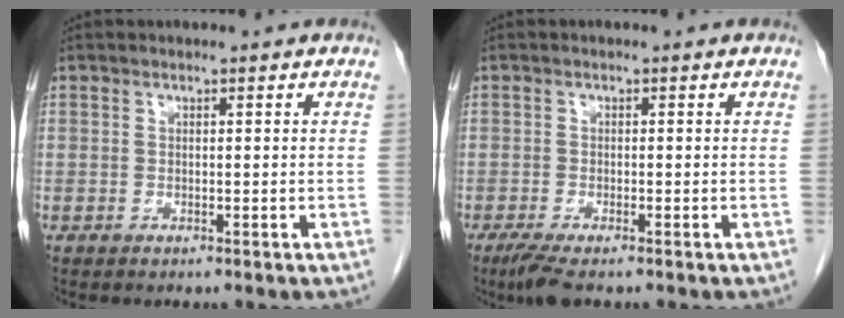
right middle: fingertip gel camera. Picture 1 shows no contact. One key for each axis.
{"total": 3.4, "fx": -2.4, "fy": 0.5, "fz": 2.4, "tx": -0.048, "ty": -0.011, "tz": -0.046}